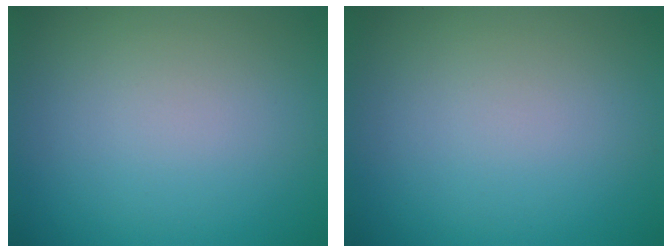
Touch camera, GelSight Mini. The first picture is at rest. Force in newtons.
{"total": 0.0}